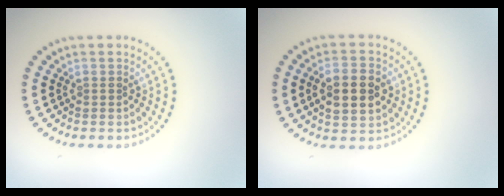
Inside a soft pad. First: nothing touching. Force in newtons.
{"total": 4.5, "press": 4.5, "slide": 0.2}